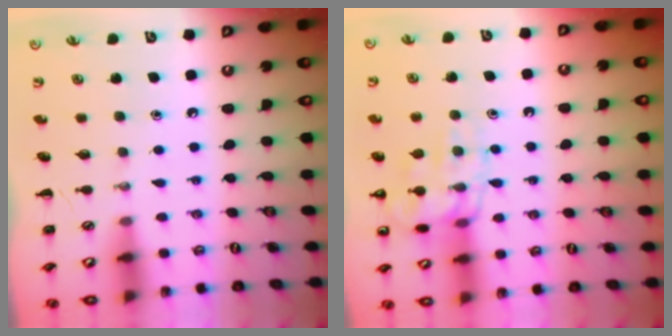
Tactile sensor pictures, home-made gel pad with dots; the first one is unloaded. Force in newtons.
{"total": 13.1, "press": 13.0, "slide": 1.1}